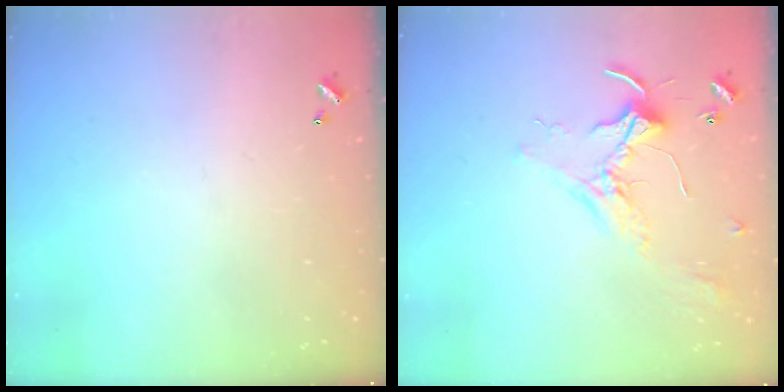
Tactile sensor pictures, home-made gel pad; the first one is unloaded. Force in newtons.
{"total": 2.1, "press": 2.1, "slide": 0.5}